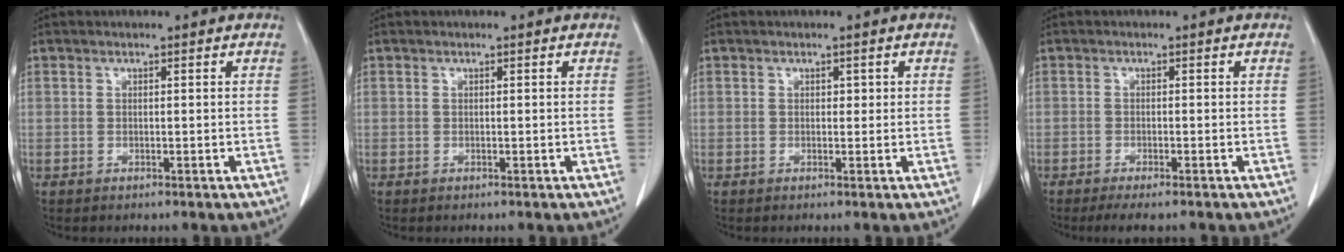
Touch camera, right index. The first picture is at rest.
{"total": 0.0}
{"total": 0.8, "force": [0.3, 0.6, 0.5], "torque": [0.001, 0.003, 0.002]}
{"total": 4.3, "force": [-3.5, 0.8, 2.4], "torque": [-0.029, -0.008, -0.050]}